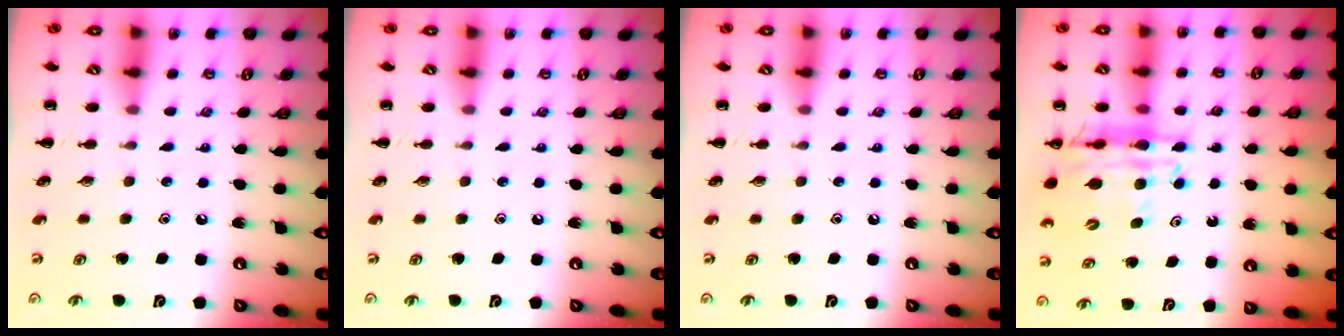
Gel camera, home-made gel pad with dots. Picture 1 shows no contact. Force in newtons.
{"total": 0.0}
{"total": 0.0}
{"total": 13.5, "press": 12.9, "slide": 3.9}